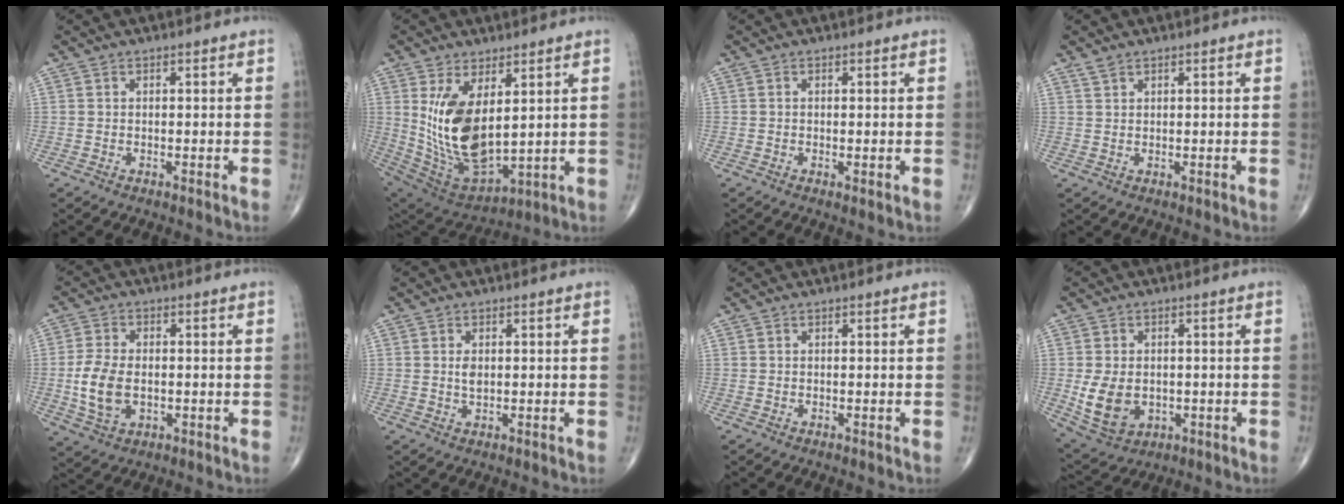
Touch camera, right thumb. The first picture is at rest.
{"total": 16.0, "force": [3.4, 7.9, 13.5], "torque": [-0.247, -0.028, 0.094]}
{"total": 0.7, "force": [-0.1, 0.1, 0.7], "torque": [-0.012, -0.004, -0.001]}
{"total": 1.3, "force": [1.1, 0.5, 0.5], "torque": [-0.007, 0.003, 0.023]}
{"total": 8.4, "force": [-1.0, 5.1, 6.6], "torque": [-0.129, -0.001, -0.015]}
{"total": 1.9, "force": [0.4, 1.0, 1.5], "torque": [-0.025, -0.004, 0.009]}
{"total": 0.0}
{"total": 8.8, "force": [-0.9, 6.4, 6.0], "torque": [-0.097, -0.004, 0.002]}